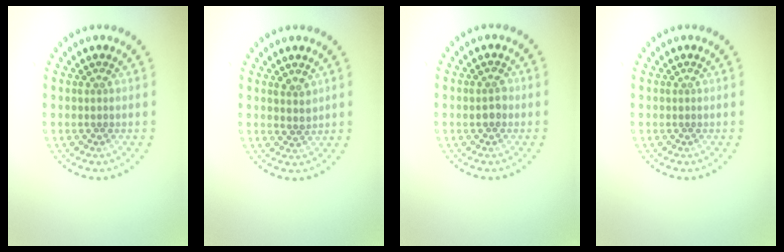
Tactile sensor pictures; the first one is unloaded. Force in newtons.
{"total": 1.6, "press": 1.2, "slide": 1.0}
{"total": 1.5, "press": 1.4, "slide": 0.3}
{"total": 0.0}